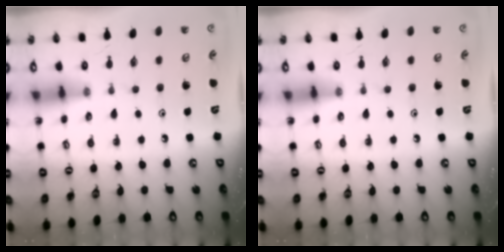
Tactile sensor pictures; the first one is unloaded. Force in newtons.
{"total": 0.0}